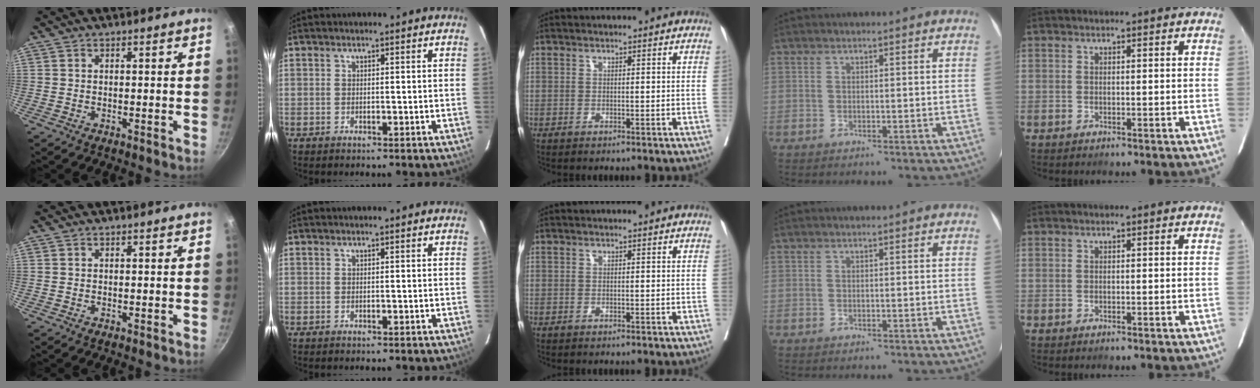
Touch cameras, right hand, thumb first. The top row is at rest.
{}